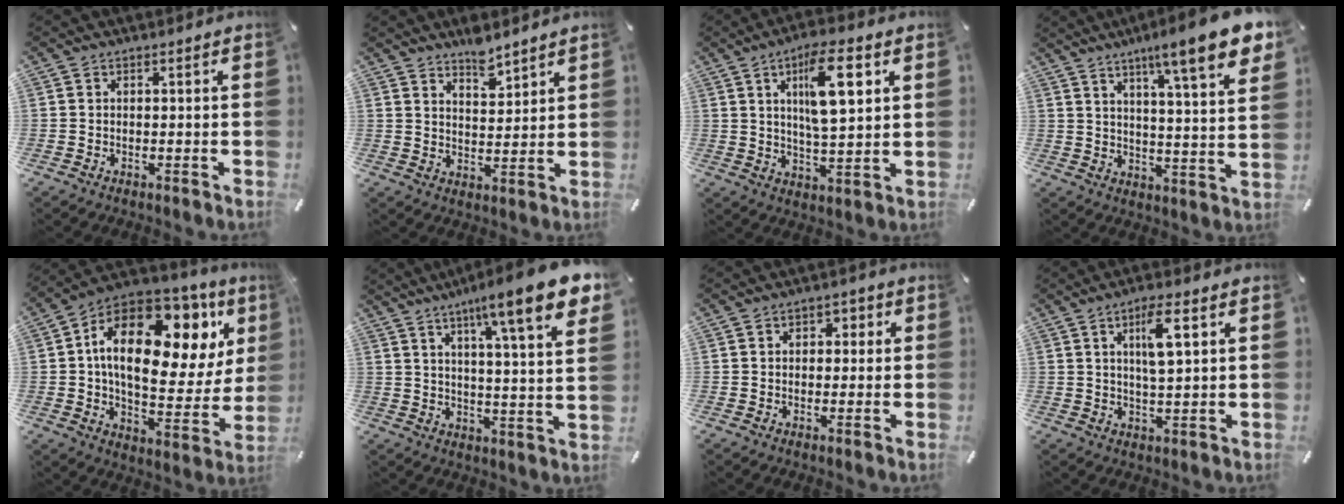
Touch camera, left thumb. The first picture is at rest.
{"total": 5.7, "force": [5.2, 2.0, 1.3], "torque": [-0.006, -0.039, 0.093]}
{"total": 13.0, "force": [5.1, 4.3, 11.2], "torque": [-0.188, -0.008, 0.078]}
{"total": 14.1, "force": [9.4, 1.3, 10.4], "torque": [-0.162, -0.057, 0.144]}
{"total": 24.2, "force": [9.0, 12.7, 18.5], "torque": [-0.311, -0.049, 0.146]}
{"total": 15.3, "force": [9.4, 1.6, 12.0], "torque": [-0.191, -0.051, 0.139]}
{"total": 2.6, "force": [-0.1, 2.1, 1.5], "torque": [-0.014, 0.005, -0.010]}
{"total": 7.9, "force": [3.0, 1.8, 7.1], "torque": [-0.130, -0.002, 0.045]}